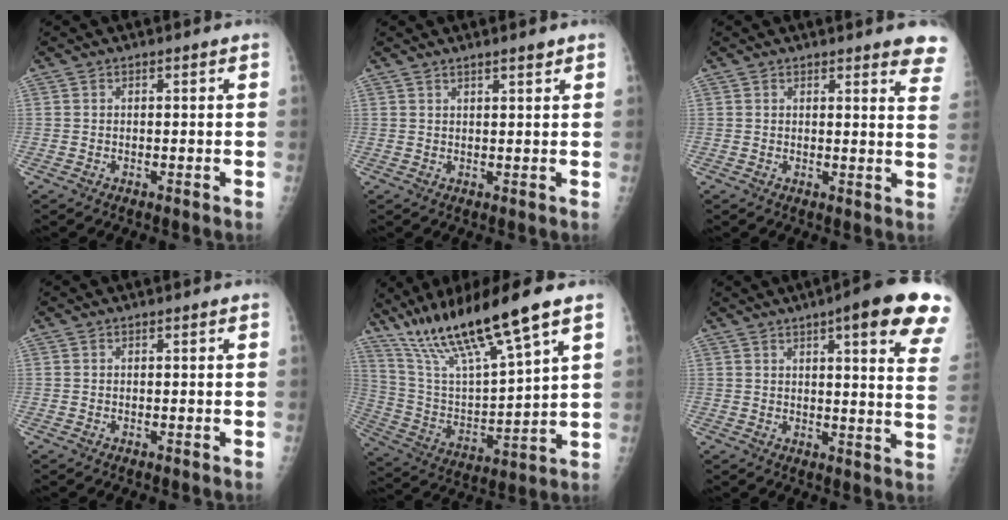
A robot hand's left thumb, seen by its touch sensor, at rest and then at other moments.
{"total": 2.0, "force": [1.6, 0.1, 1.2], "torque": [-0.016, -0.008, 0.025]}
{"total": 7.5, "force": [6.3, 1.3, 3.7], "torque": [-0.016, -0.031, 0.047]}
{"total": 0.0}
{"total": 20.6, "force": [14.0, 2.6, 14.9], "torque": [-0.262, -0.050, 0.266]}
{"total": 18.9, "force": [10.9, 3.3, 15.1], "torque": [-0.175, -0.031, 0.118]}